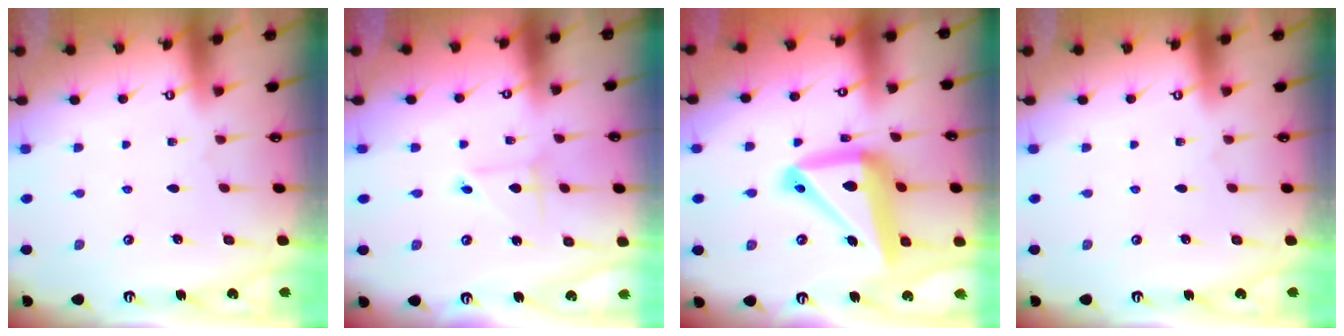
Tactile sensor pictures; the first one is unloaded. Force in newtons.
{"total": 2.2, "press": 2.2, "slide": 0.1}
{"total": 18.6, "press": 18.5, "slide": 2.0}
{"total": 0.0}